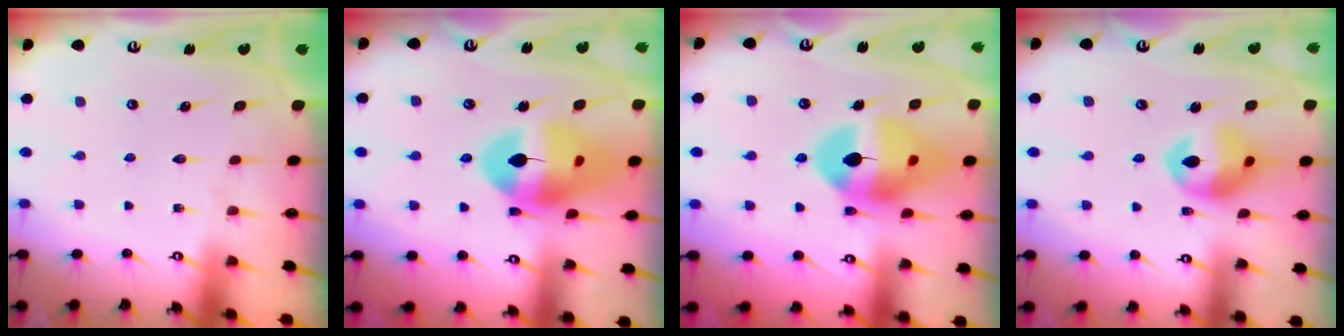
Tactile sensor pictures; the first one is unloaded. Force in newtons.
{"total": 17.4, "press": 17.2, "slide": 2.1}
{"total": 15.7, "press": 15.6, "slide": 1.8}
{"total": 13.5, "press": 13.4, "slide": 1.7}